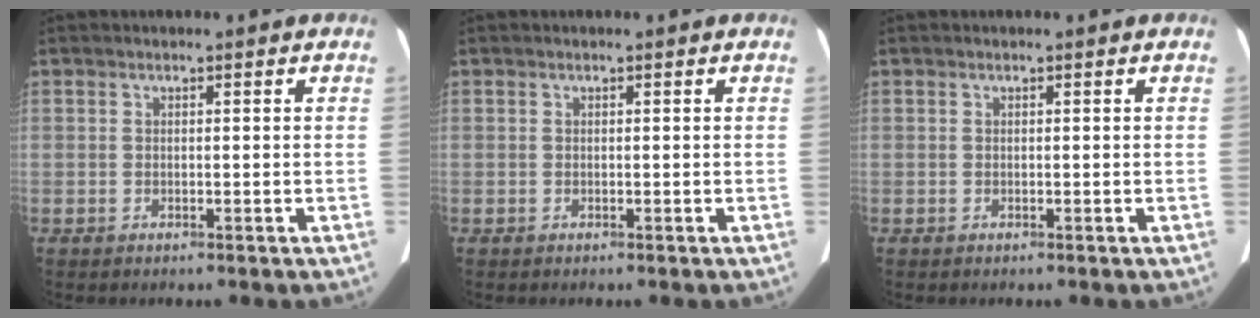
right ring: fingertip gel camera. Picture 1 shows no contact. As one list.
[{"total": 0.0}, {"total": 0.0}]